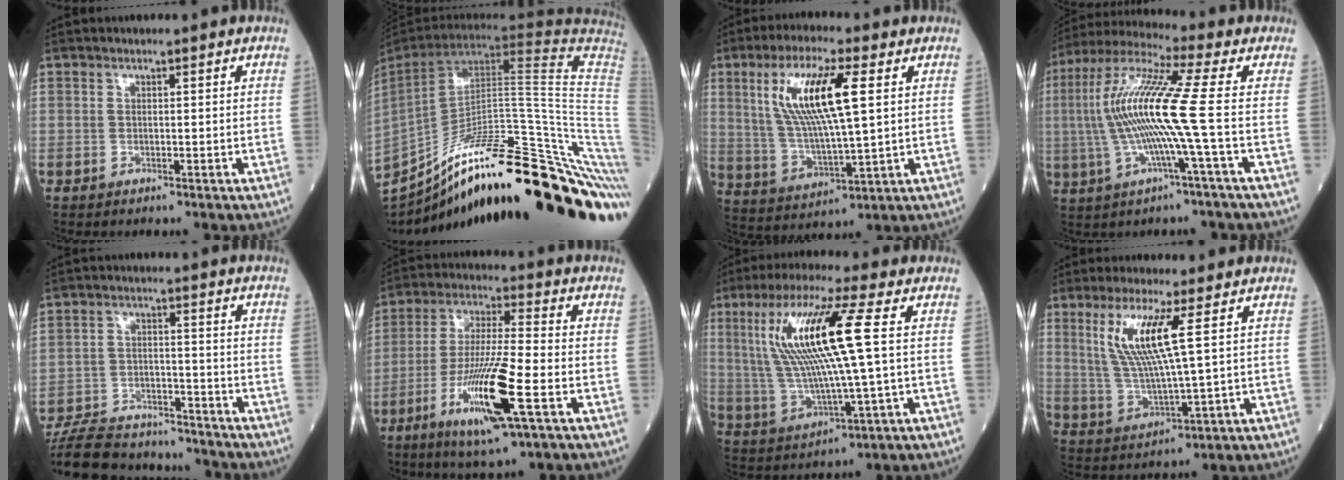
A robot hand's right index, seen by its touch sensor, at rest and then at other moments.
{"total": 40.6, "force": [-27.4, 6.2, 29.4], "torque": [-0.376, -0.038, -0.389]}
{"total": 13.5, "force": [4.0, 2.1, 12.8], "torque": [-0.262, 0.006, 0.077]}
{"total": 14.0, "force": [-0.8, -1.1, 13.9], "torque": [-0.291, 0.009, -0.027]}
{"total": 18.4, "force": [-17.2, 4.2, 5.2], "torque": [-0.120, 0.000, -0.263]}
{"total": 14.6, "force": [-5.6, 0.7, 13.5], "torque": [-0.265, -0.024, -0.101]}
{"total": 15.9, "force": [3.3, 0.5, 15.6], "torque": [-0.326, 0.011, 0.062]}
{"total": 10.0, "force": [3.5, 0.0, 9.4], "torque": [-0.205, -0.007, 0.073]}